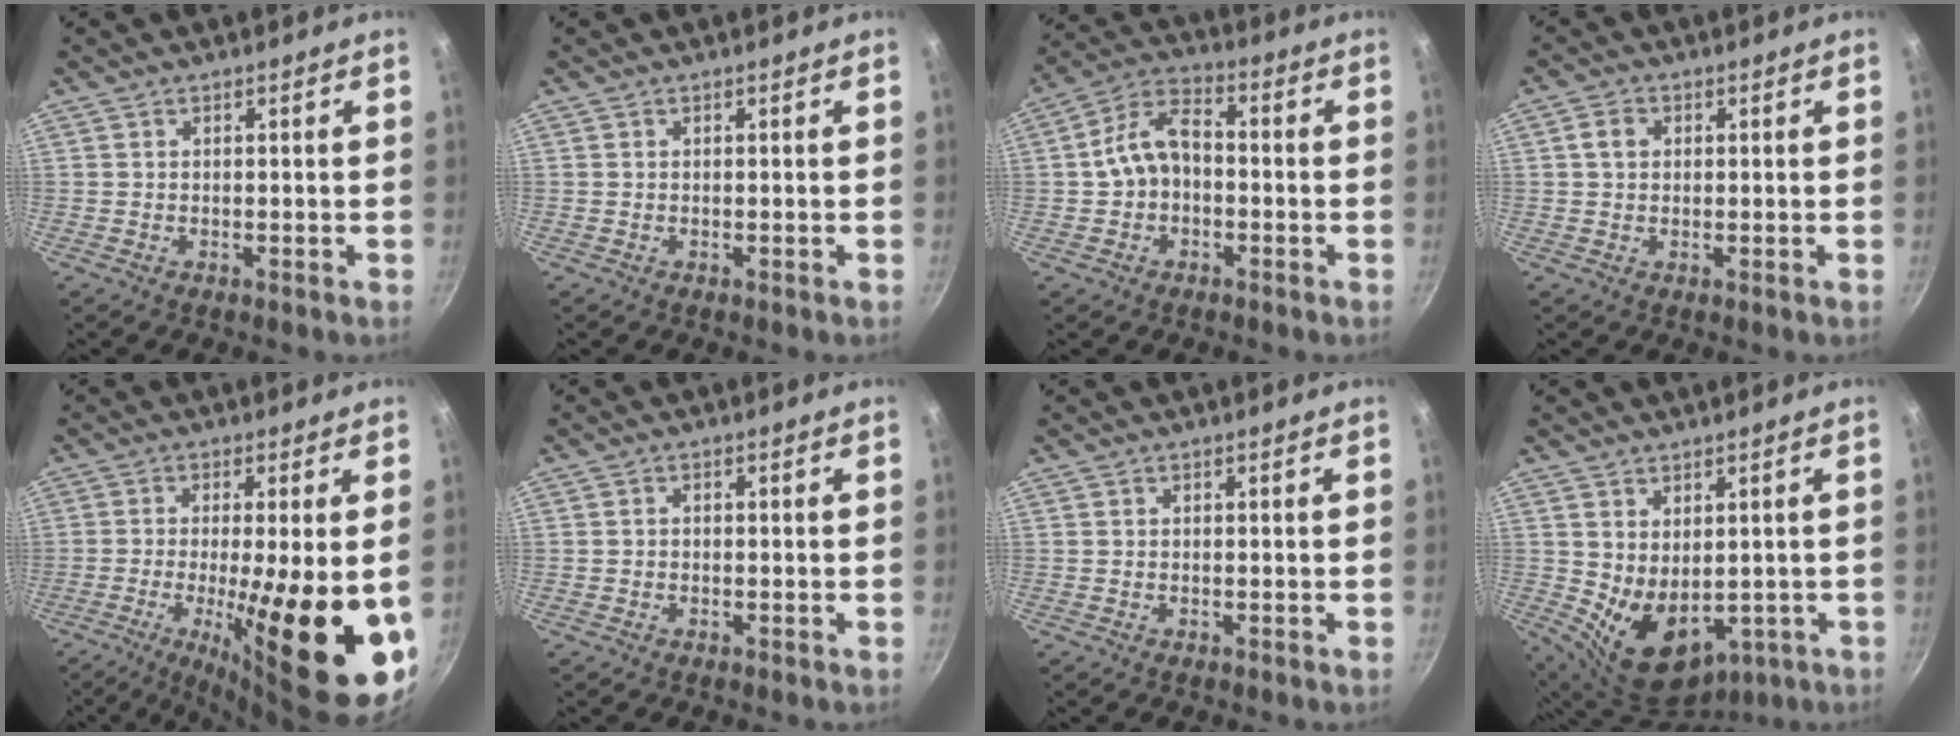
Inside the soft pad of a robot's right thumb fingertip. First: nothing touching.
{"total": 0.0}
{"total": 14.6, "force": [-1.8, 11.1, 9.3], "torque": [-0.141, 0.049, -0.041]}
{"total": 3.1, "force": [0.7, 2.5, 1.8], "torque": [-0.023, 0.005, 0.009]}
{"total": 20.7, "force": [-4.2, 4.9, 19.7], "torque": [-0.288, -0.017, -0.055]}
{"total": 0.7, "force": [-0.3, 0.5, 0.3], "torque": [-0.008, 0.004, -0.004]}
{"total": 0.0}
{"total": 11.4, "force": [-0.4, 7.9, 8.3], "torque": [-0.110, -0.024, 0.025]}